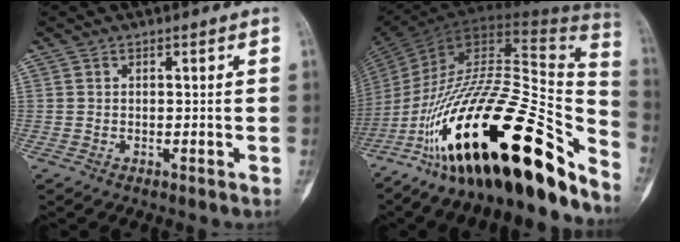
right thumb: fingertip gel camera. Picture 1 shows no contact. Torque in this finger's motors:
{"motor_torque": [2.34, 2.35, 2.32, -0.45, 0.41]}